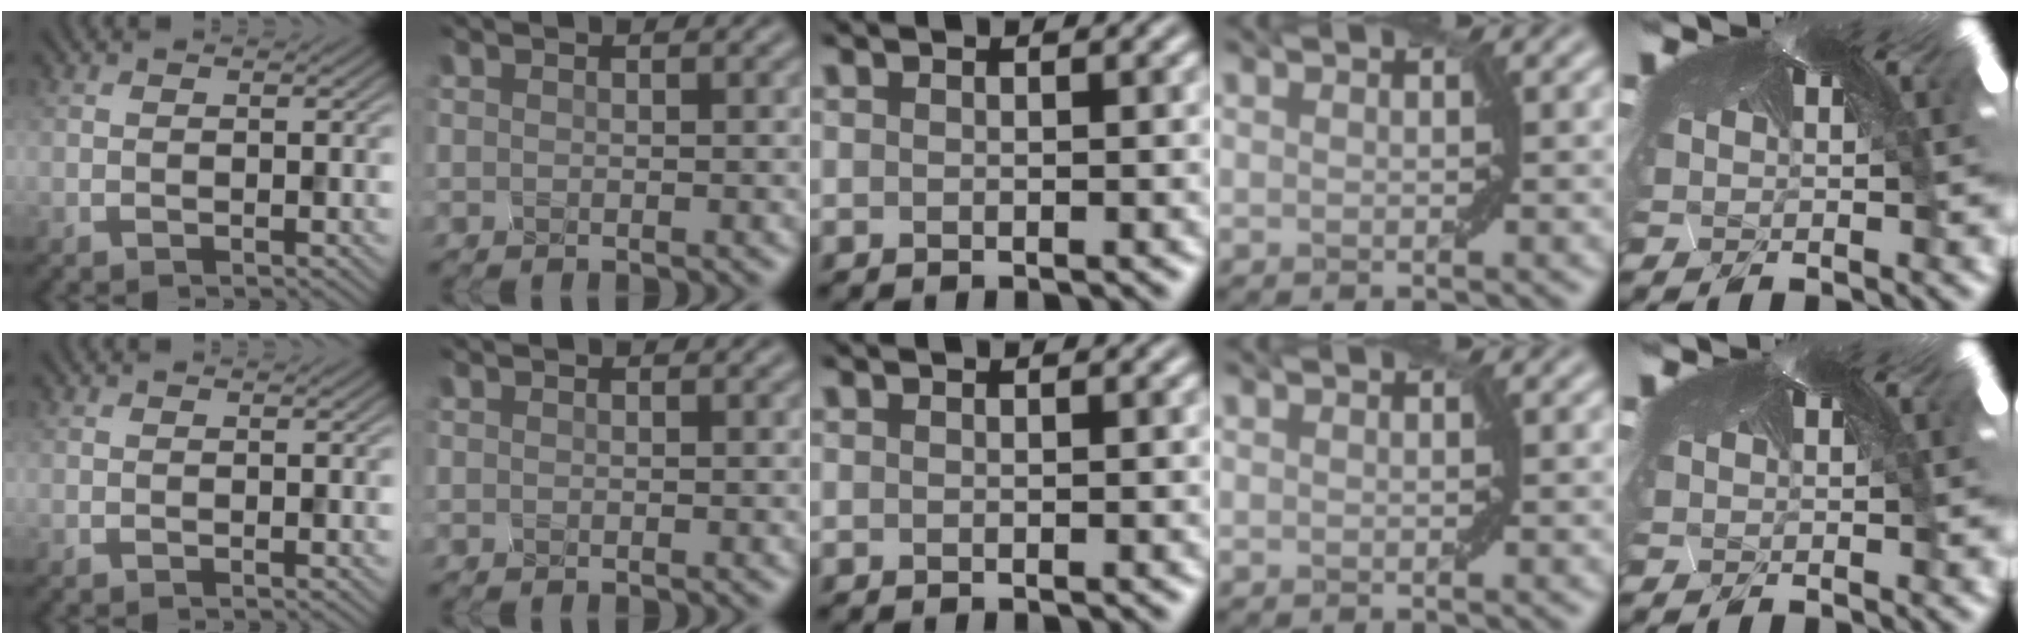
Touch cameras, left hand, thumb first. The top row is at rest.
{}